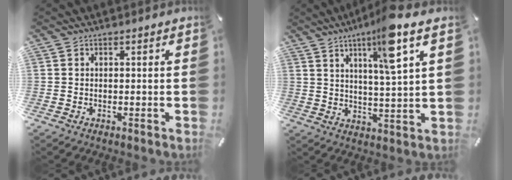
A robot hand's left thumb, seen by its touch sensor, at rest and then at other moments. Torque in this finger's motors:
{"motor_torque": [2.00, 1.20, 0.65, 0.03, 0.14]}